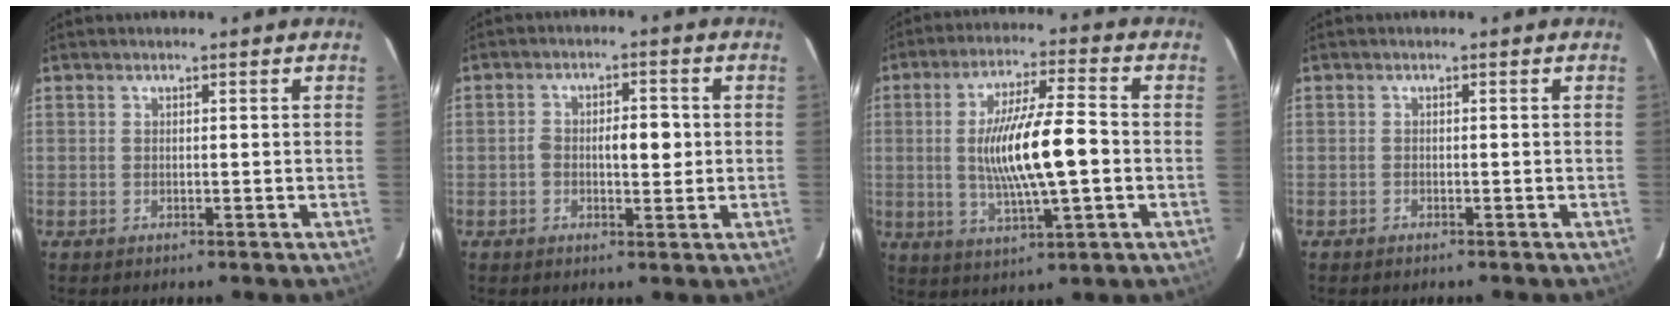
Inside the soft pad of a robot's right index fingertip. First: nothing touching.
{"total": 5.0, "force": [-0.2, 2.2, 4.5], "torque": [-0.076, 0.015, -0.001]}
{"total": 13.0, "force": [-0.9, 1.7, 12.8], "torque": [-0.240, 0.000, -0.012]}
{"total": 1.0, "force": [-0.9, 0.2, 0.4], "torque": [-0.007, -0.003, -0.009]}